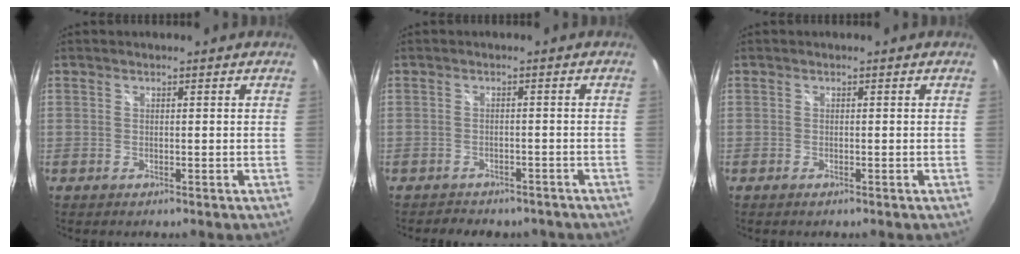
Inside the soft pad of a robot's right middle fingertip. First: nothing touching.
{"total": 6.7, "force": [-5.6, 2.8, 2.2], "torque": [-0.047, -0.009, -0.072]}
{"total": 0.8, "force": [-0.6, 0.2, 0.4], "torque": [-0.008, -0.004, -0.012]}